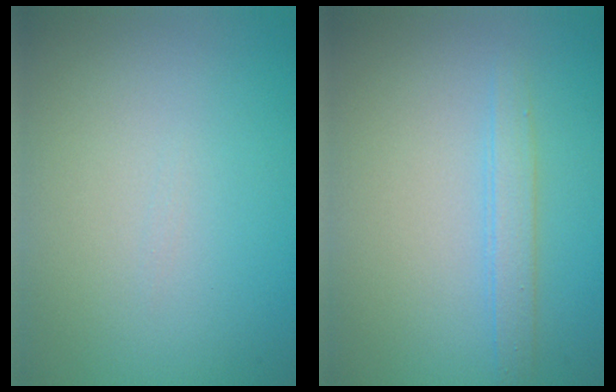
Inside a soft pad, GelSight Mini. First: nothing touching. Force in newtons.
{"total": 1.8, "press": 1.8, "slide": 0.1}